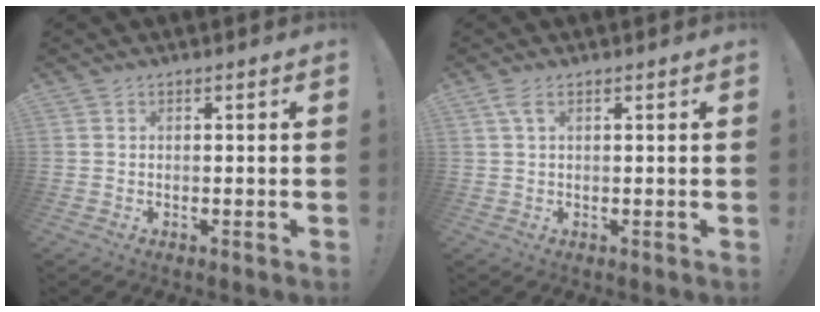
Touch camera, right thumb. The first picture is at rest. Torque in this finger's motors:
{"motor_torque": [0.07, -0.18, 0.33, 0.14, -0.01]}